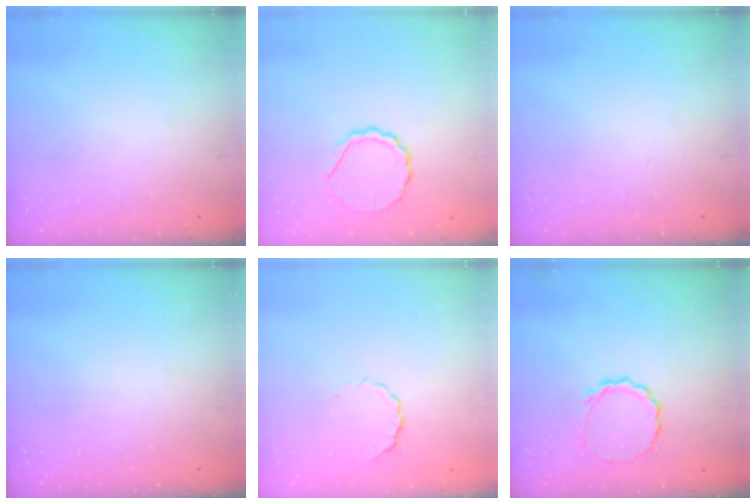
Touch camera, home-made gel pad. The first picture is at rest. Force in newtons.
{"total": 5.4, "press": 5.2, "slide": 1.3}
{"total": 0.0}
{"total": 0.0}
{"total": 4.4, "press": 4.2, "slide": 1.1}
{"total": 4.2, "press": 4.0, "slide": 1.3}